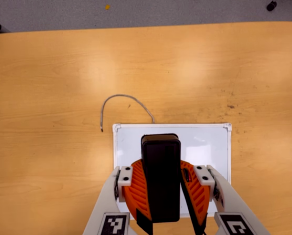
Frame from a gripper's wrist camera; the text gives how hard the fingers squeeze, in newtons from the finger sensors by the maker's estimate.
{"total": 10.7, "left": 10.7, "right": 10.6}